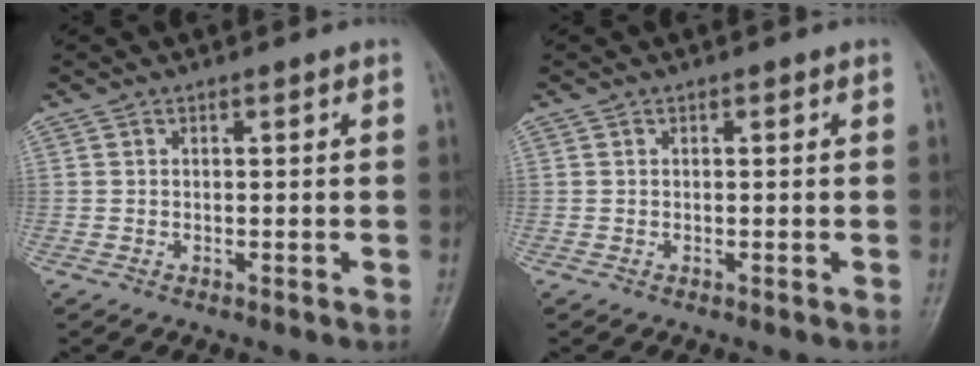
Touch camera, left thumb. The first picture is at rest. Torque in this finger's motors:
{"motor_torque": [0.00, 0.00, 0.00, 0.00, 0.00]}